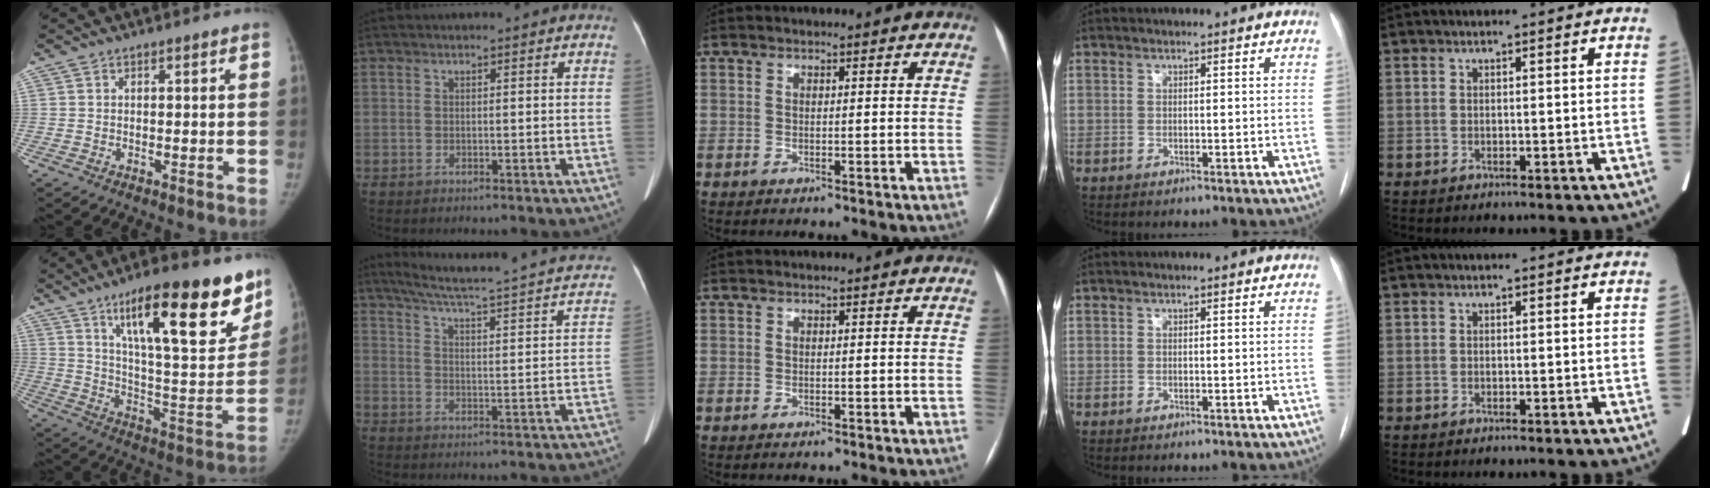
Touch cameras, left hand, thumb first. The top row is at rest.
{"thumb": {"total": 25.4, "force": [14.9, 6.8, 19.4], "torque": [-0.250, -0.063, 0.237]}, "index": {"total": 25.5, "force": [22.4, 2.0, 12.1], "torque": [-0.183, -0.037, 0.275]}}